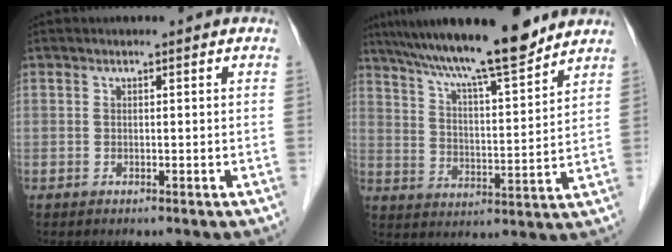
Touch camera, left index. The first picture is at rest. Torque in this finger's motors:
{"motor_torque": [0.76, -1.15, 0.78, 0.21]}